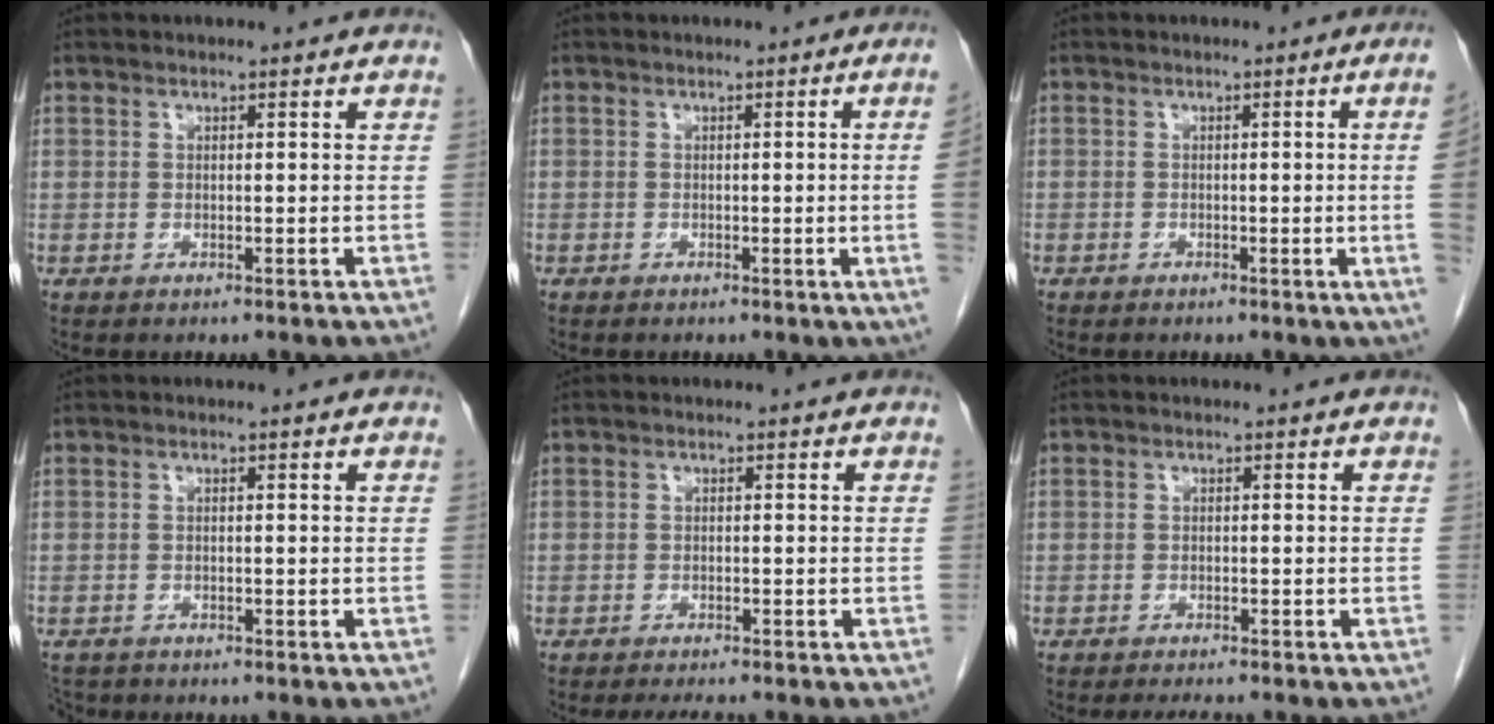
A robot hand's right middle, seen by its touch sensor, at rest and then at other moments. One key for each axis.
{"total": 4.1, "fx": -0.4, "fy": -1.5, "fz": 3.8, "tx": -0.039, "ty": -0.004, "tz": -0.005}
{"total": 5.0, "fx": -0.6, "fy": -1.7, "fz": 4.7, "tx": -0.043, "ty": -0.006, "tz": -0.009}
{"total": 2.7, "fx": -2.4, "fy": 1.2, "fz": 0.2, "tx": -0.005, "ty": -0.004, "tz": -0.041}
{"total": 3.2, "fx": -2.8, "fy": 0.3, "fz": 1.5, "tx": -0.023, "ty": -0.009, "tz": -0.038}
{"total": 2.7, "fx": -2.4, "fy": 0.2, "fz": 1.1, "tx": -0.019, "ty": -0.009, "tz": -0.033}